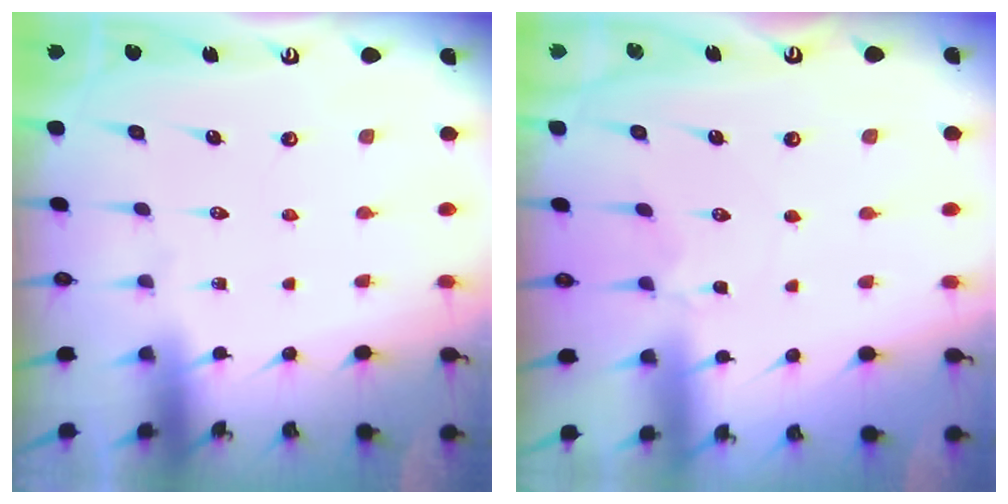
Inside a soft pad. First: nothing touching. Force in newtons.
{"total": 2.6, "press": 2.5, "slide": 0.4}